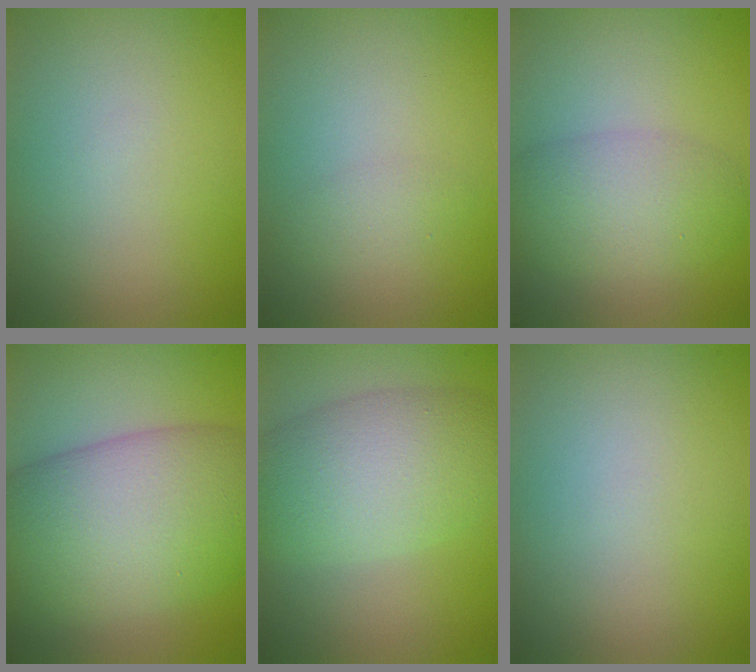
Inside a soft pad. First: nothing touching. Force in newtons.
{"total": 1.2, "press": 1.2, "slide": 0.1}
{"total": 4.5, "press": 4.5, "slide": 0.1}
{"total": 12.1, "press": 12.0, "slide": 0.4}
{"total": 7.0, "press": 7.0, "slide": 0.1}
{"total": 0.0}